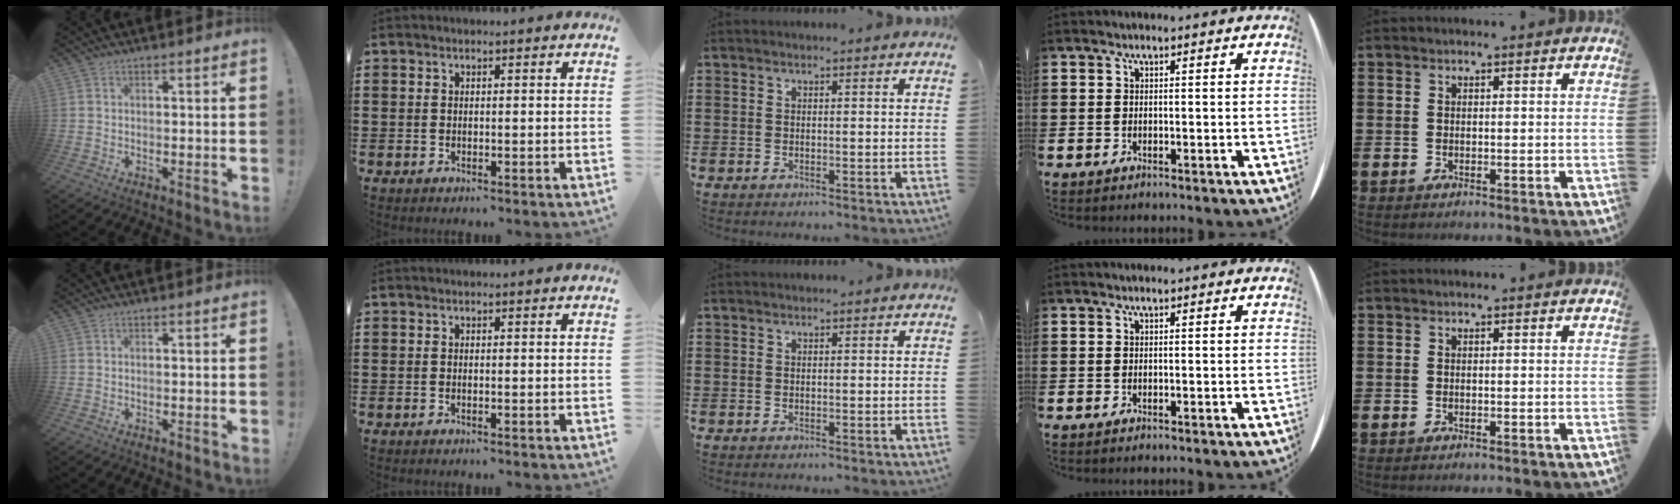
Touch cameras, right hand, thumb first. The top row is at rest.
{}